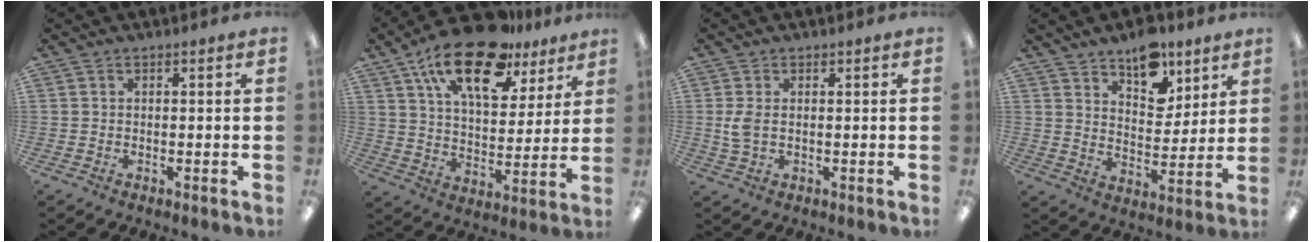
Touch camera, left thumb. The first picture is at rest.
{"total": 21.1, "force": [13.6, 9.7, 13.0], "torque": [-0.218, -0.064, 0.234]}
{"total": 3.9, "force": [0.2, 2.2, 3.2], "torque": [-0.067, -0.002, -0.001]}
{"total": 12.0, "force": [8.8, 6.4, 5.3], "torque": [-0.059, -0.053, 0.156]}